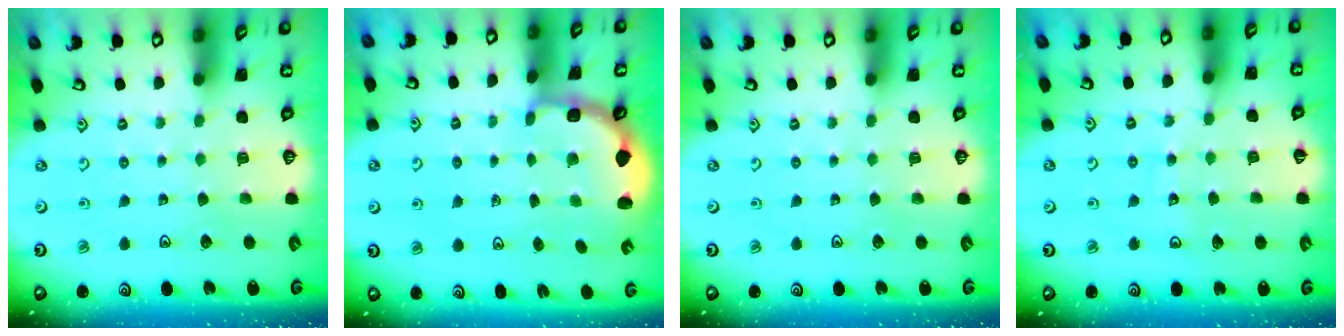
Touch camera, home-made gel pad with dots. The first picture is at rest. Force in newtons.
{"total": 2.8, "press": 2.3, "slide": 1.7}
{"total": 0.0}
{"total": 6.9, "press": 6.9, "slide": 0.9}